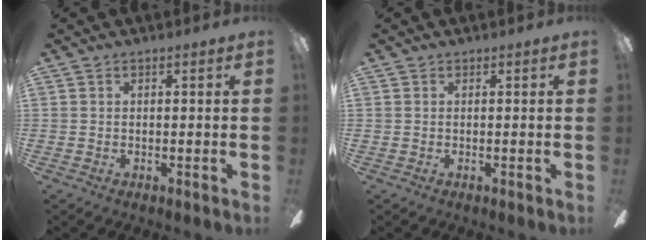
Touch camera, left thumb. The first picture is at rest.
{"total": 0.0}